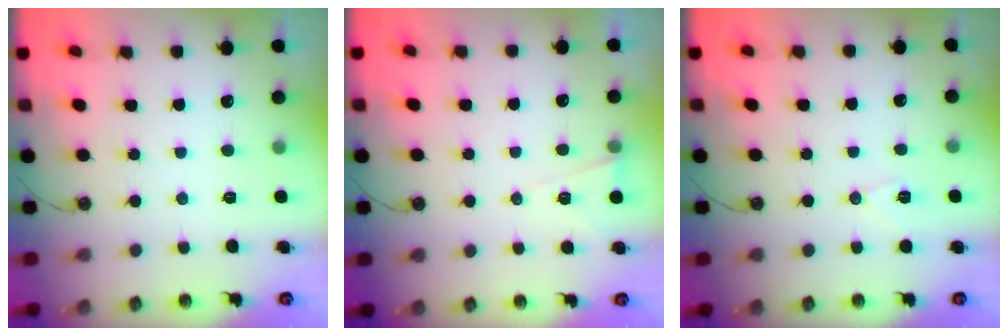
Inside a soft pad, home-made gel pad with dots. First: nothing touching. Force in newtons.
{"total": 5.4, "press": 3.3, "slide": 4.2}
{"total": 6.0, "press": 5.8, "slide": 1.7}